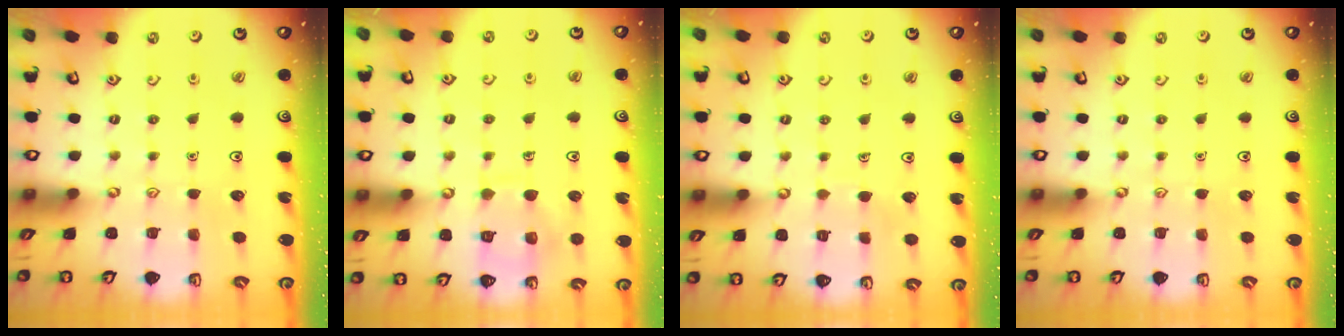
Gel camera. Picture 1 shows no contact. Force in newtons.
{"total": 9.9, "press": 9.9, "slide": 0.9}
{"total": 2.2, "press": 2.2, "slide": 0.1}
{"total": 0.0}